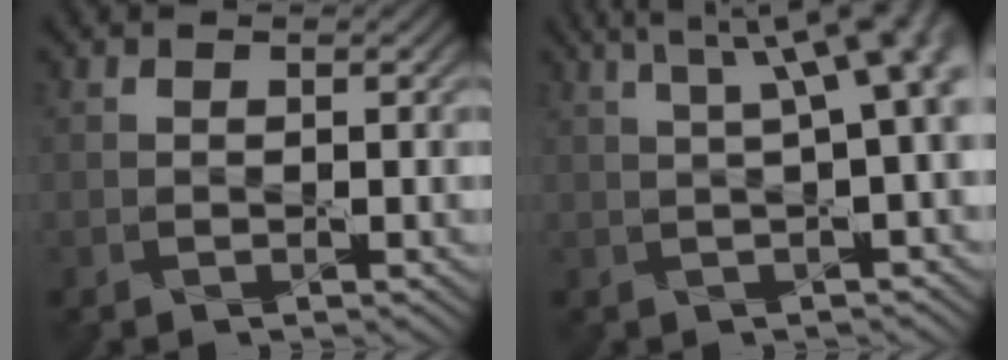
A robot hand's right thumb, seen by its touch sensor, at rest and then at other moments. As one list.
[{"total": 11.1, "force": [3.4, 3.9, 9.8], "torque": [-0.106, 0.050, 0.032]}]